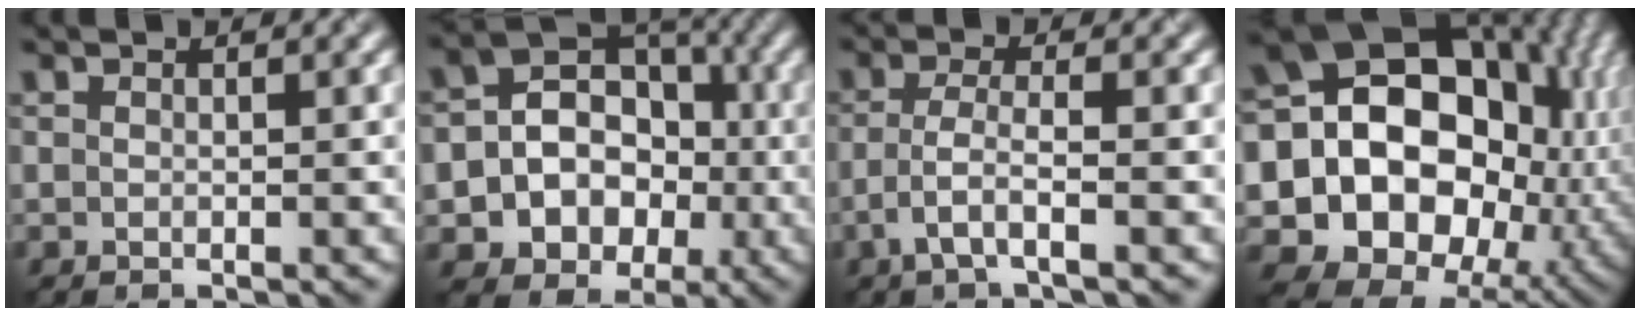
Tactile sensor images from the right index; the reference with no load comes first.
{"total": 8.9, "force": [-1.4, 7.7, 4.3], "torque": [-0.054, 0.005, -0.042]}
{"total": 2.4, "force": [-1.2, 0.2, 2.1], "torque": [-0.047, 0.011, -0.032]}
{"total": 20.9, "force": [1.6, 16.8, 12.4], "torque": [-0.254, 0.025, 0.037]}